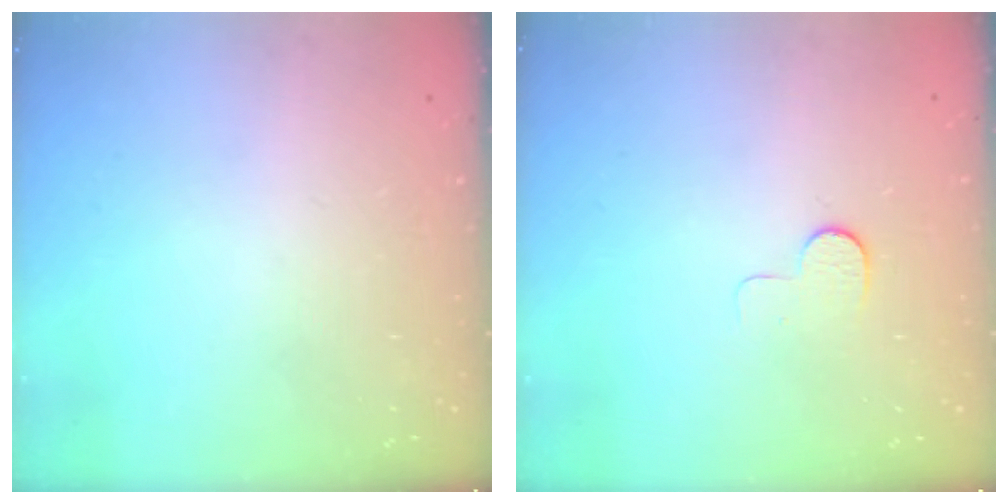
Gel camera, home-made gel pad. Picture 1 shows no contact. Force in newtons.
{"total": 6.5, "press": 6.5, "slide": 0.5}